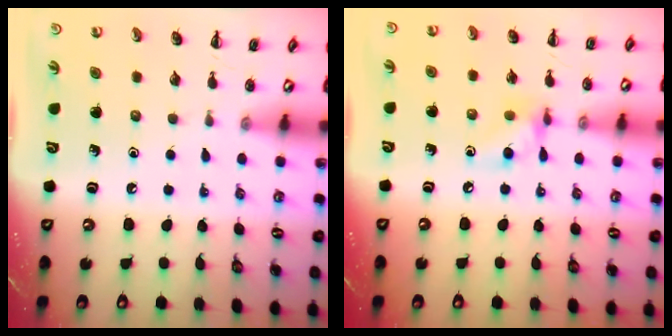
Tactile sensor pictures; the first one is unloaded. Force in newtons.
{"total": 6.9, "press": 6.8, "slide": 0.8}